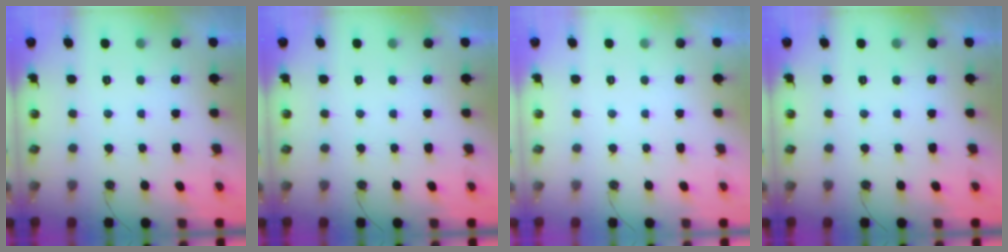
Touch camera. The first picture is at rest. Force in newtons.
{"total": 0.0}
{"total": 0.0}
{"total": 0.0}